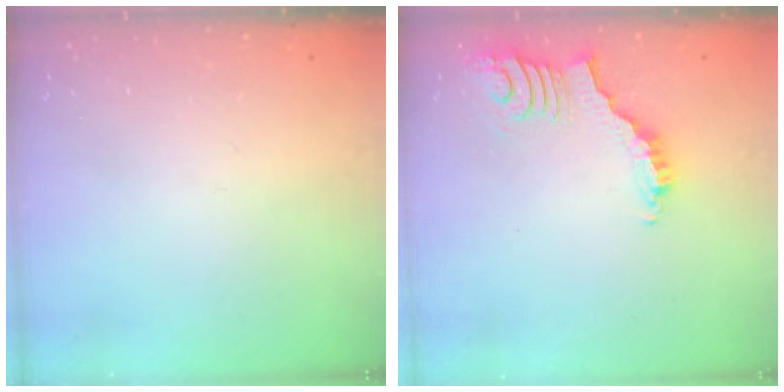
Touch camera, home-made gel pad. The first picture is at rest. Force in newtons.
{"total": 3.7, "press": 3.7, "slide": 0.7}